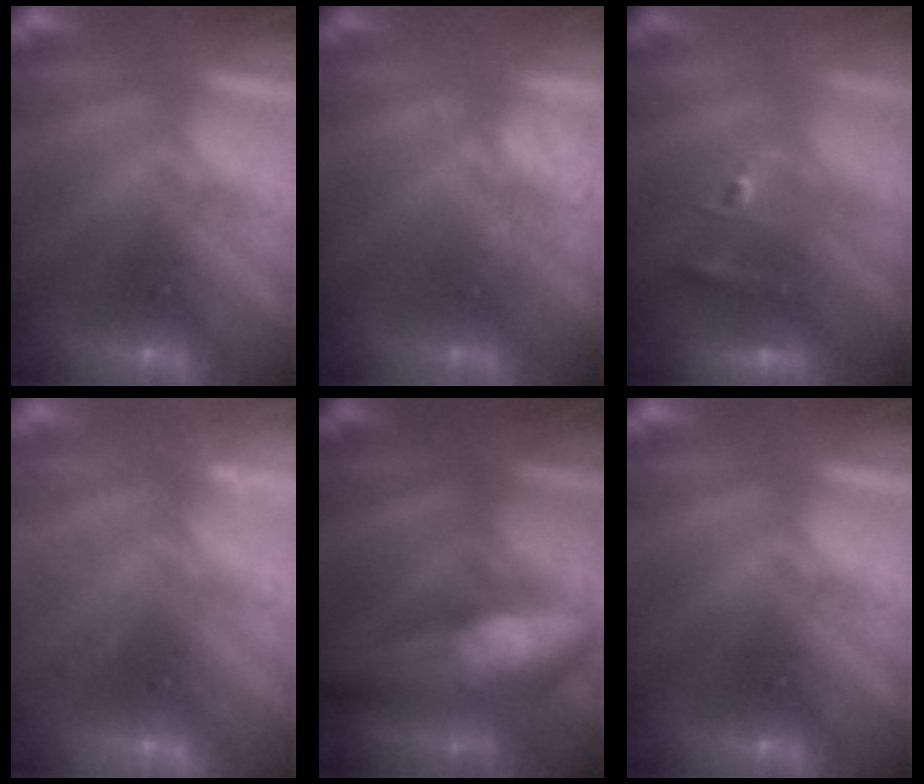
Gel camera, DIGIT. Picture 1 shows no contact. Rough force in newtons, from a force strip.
{"total": 4.6}
{"total": 2.4}
{"total": 2.2}
{"total": 11.8}
{"total": 0.0}